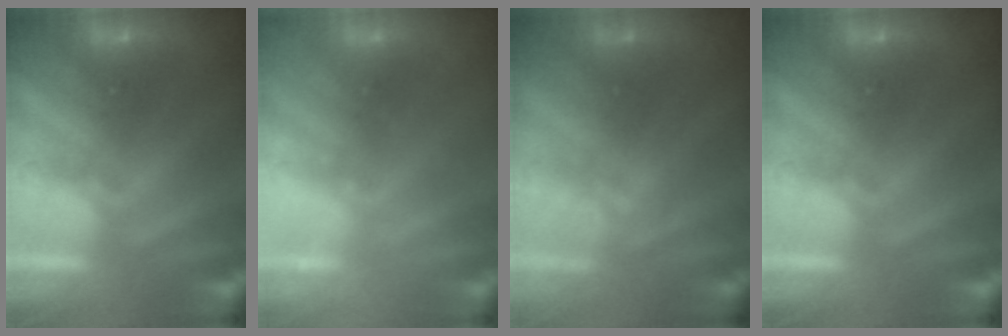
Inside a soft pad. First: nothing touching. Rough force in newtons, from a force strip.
{"total": 2.0}
{"total": 2.6}
{"total": 0.0}